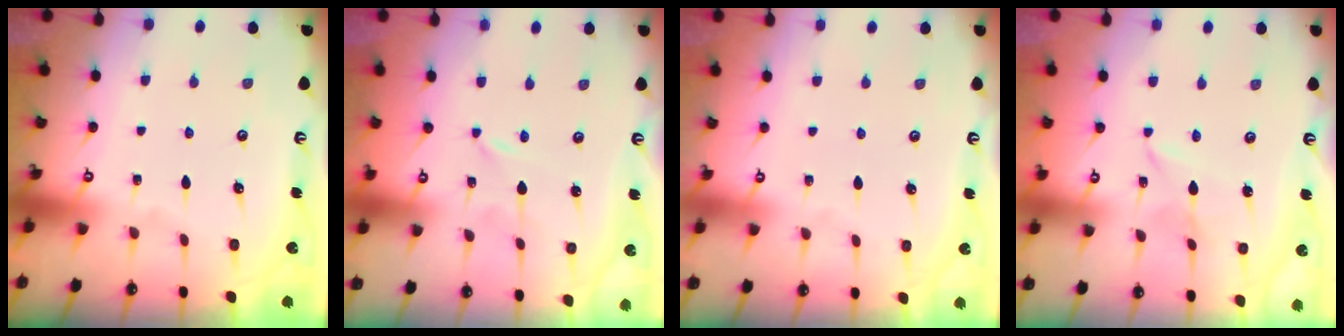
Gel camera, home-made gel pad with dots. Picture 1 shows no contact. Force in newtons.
{"total": 0.0}
{"total": 0.0}
{"total": 2.3, "press": 2.3, "slide": 0.2}